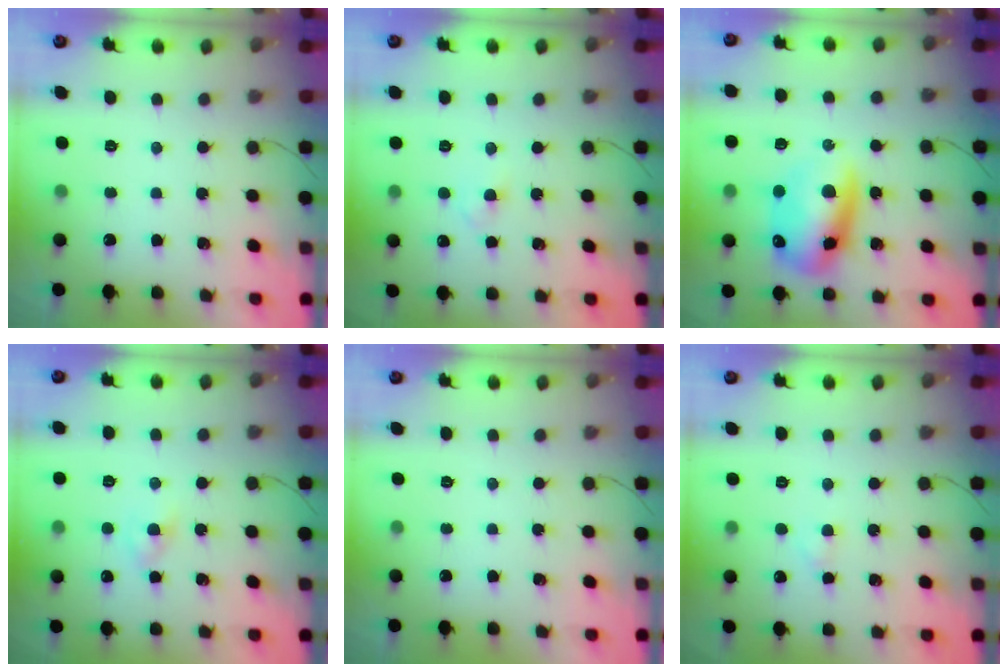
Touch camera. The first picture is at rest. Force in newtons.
{"total": 2.2, "press": 2.0, "slide": 0.9}
{"total": 14.4, "press": 14.0, "slide": 3.5}
{"total": 1.9, "press": 1.7, "slide": 0.8}
{"total": 0.0}
{"total": 1.6, "press": 1.4, "slide": 0.7}